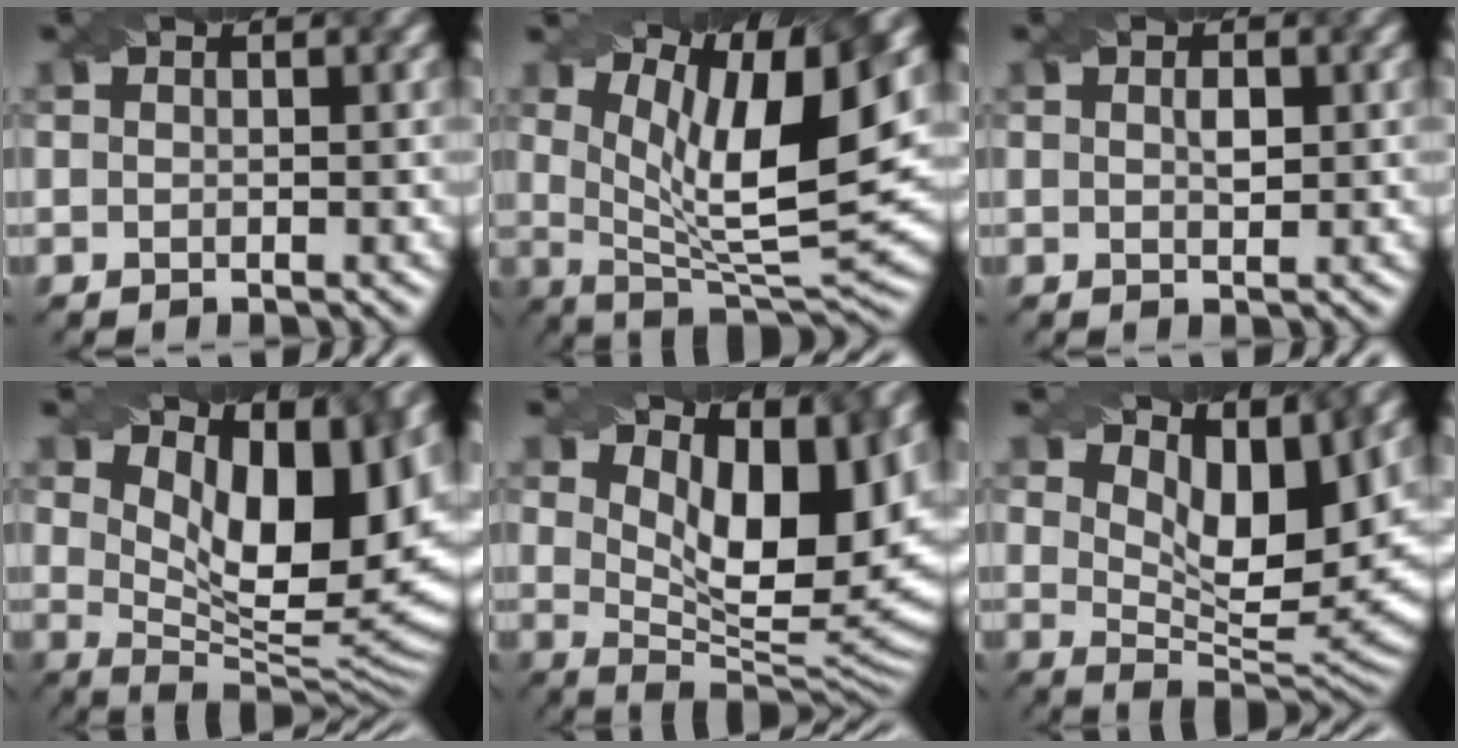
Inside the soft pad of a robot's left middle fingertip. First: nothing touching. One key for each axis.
{"total": 11.6, "fx": 4.6, "fy": 3.1, "fz": 10.2, "tx": -0.160, "ty": -0.002, "tz": 0.079}
{"total": 1.1, "fx": 0.4, "fy": 0.4, "fz": 0.9, "tx": -0.018, "ty": 0.002, "tz": 0.009}
{"total": 13.4, "fx": 5.4, "fy": 5.7, "fz": 10.9, "tx": -0.147, "ty": 0.000, "tz": 0.092}
{"total": 11.9, "fx": 4.8, "fy": 4.8, "fz": 9.8, "tx": -0.137, "ty": -0.004, "tz": 0.079}
{"total": 8.0, "fx": 4.2, "fy": 2.9, "fz": 6.1, "tx": -0.104, "ty": -0.010, "tz": 0.074}